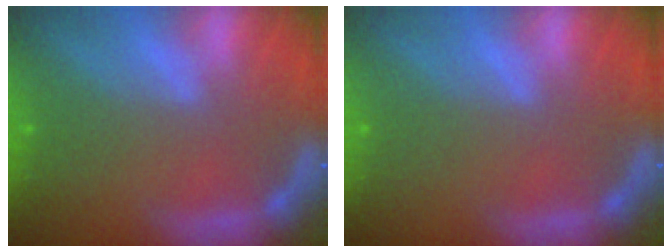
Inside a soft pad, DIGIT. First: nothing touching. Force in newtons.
{"total": 0.0}